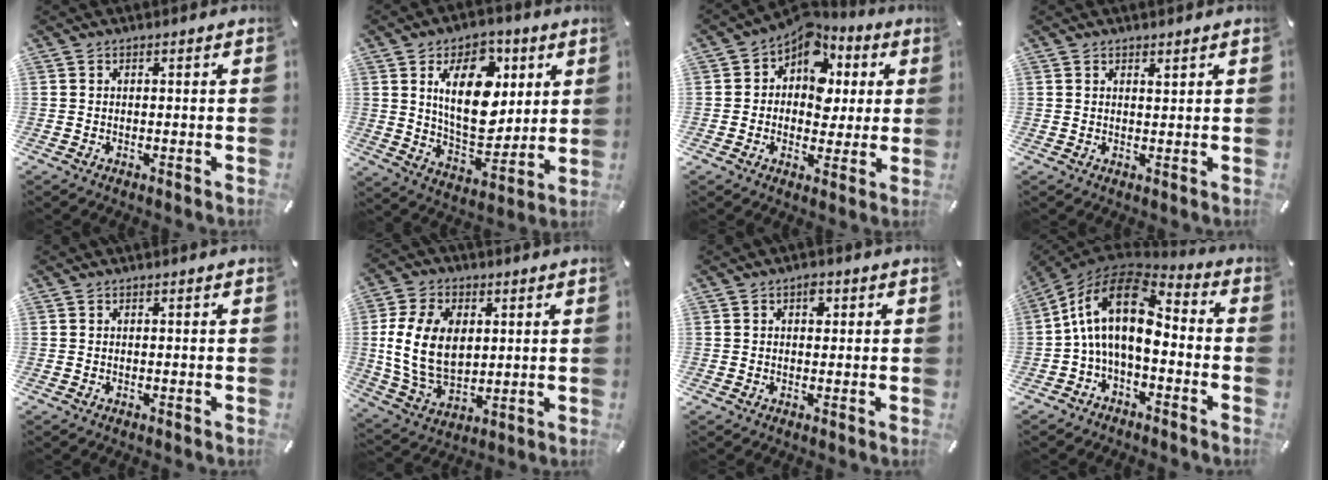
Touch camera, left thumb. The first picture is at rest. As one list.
[{"total": 17.9, "force": [5.9, 10.9, 12.9], "torque": [-0.217, -0.010, 0.099]}, {"total": 10.3, "force": [3.7, 8.2, 4.9], "torque": [-0.075, -0.033, 0.067]}, {"total": 1.2, "force": [1.0, 0.5, 0.4], "torque": [0.001, -0.004, 0.017]}, {"total": 0.0}, {"total": 14.9, "force": [2.2, 10.7, 10.1], "torque": [-0.225, 0.008, 0.038]}, {"total": 3.5, "force": [1.0, 2.3, 2.4], "torque": [-0.019, -0.004, 0.009]}, {"total": 16.4, "force": [1.0, 9.2, 13.5], "torque": [-0.275, 0.001, 0.010]}]